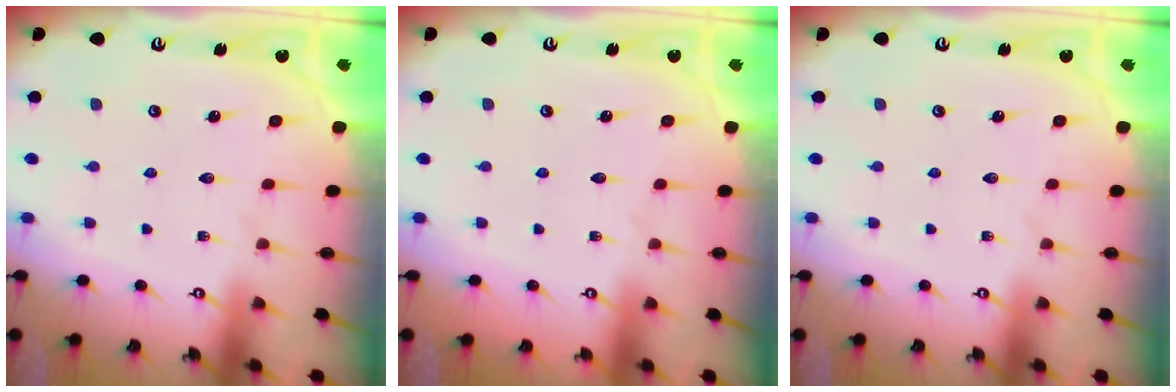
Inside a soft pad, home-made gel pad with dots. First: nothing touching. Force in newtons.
{"total": 0.0}
{"total": 0.0}